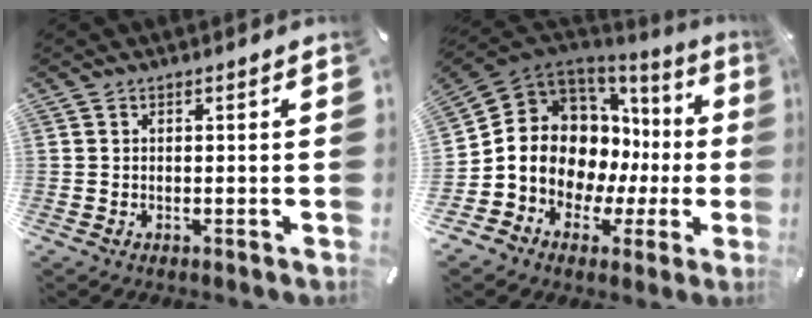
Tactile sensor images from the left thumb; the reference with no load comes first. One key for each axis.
{"total": 11.5, "fx": 0.6, "fy": 10.2, "fz": 5.4, "tx": -0.100, "ty": -0.044, "tz": 0.015}